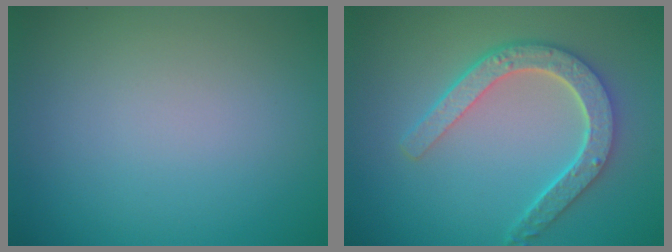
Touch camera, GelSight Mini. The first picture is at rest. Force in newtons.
{"total": 4.8, "press": 3.8, "slide": 2.9}